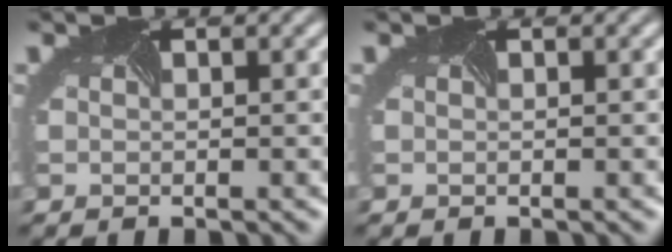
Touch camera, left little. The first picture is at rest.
{"total": 0.0}